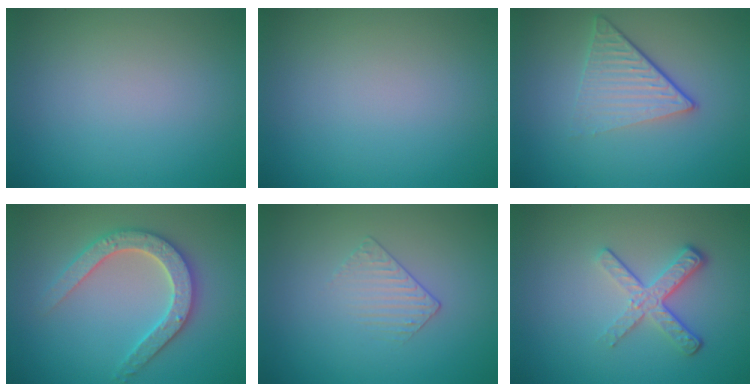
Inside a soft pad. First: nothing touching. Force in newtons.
{"total": 0.0}
{"total": 4.5, "press": 2.9, "slide": 3.5}
{"total": 4.6, "press": 4.6, "slide": 0.8}
{"total": 1.3, "press": 0.6, "slide": 1.1}
{"total": 3.7, "press": 2.6, "slide": 2.6}